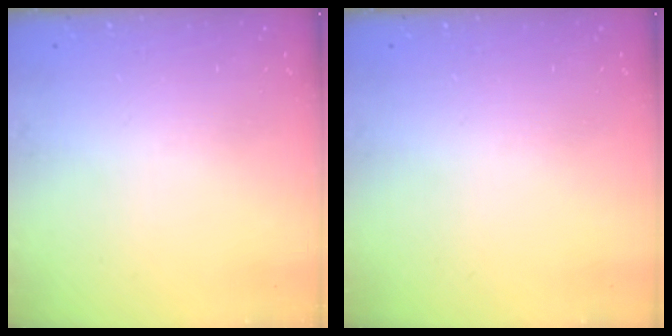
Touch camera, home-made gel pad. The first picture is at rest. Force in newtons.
{"total": 0.0}